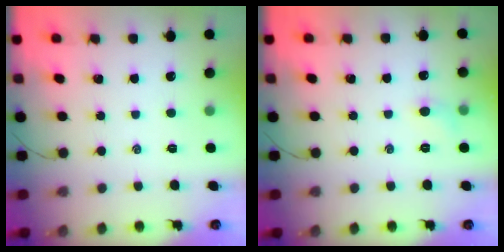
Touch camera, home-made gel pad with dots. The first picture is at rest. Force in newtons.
{"total": 5.1, "press": 4.9, "slide": 1.4}